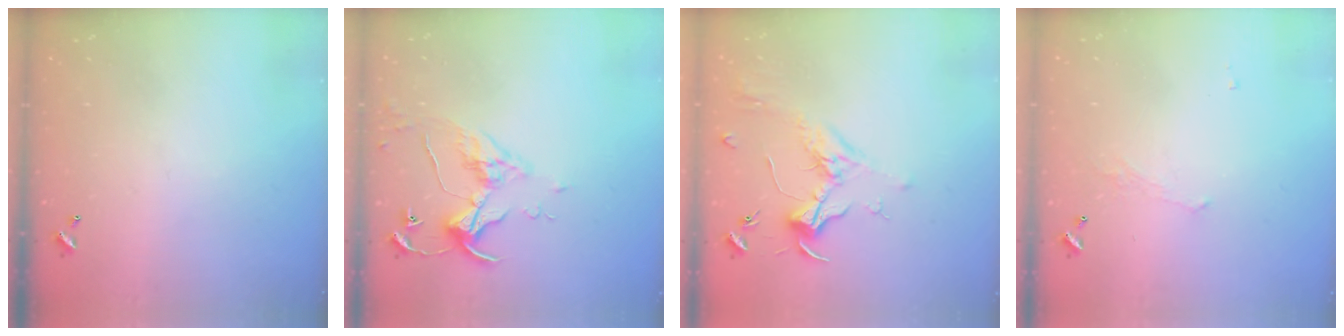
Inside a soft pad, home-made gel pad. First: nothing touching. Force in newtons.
{"total": 5.0, "press": 5.0, "slide": 0.7}
{"total": 1.8, "press": 1.7, "slide": 0.7}
{"total": 1.1, "press": 0.8, "slide": 0.7}